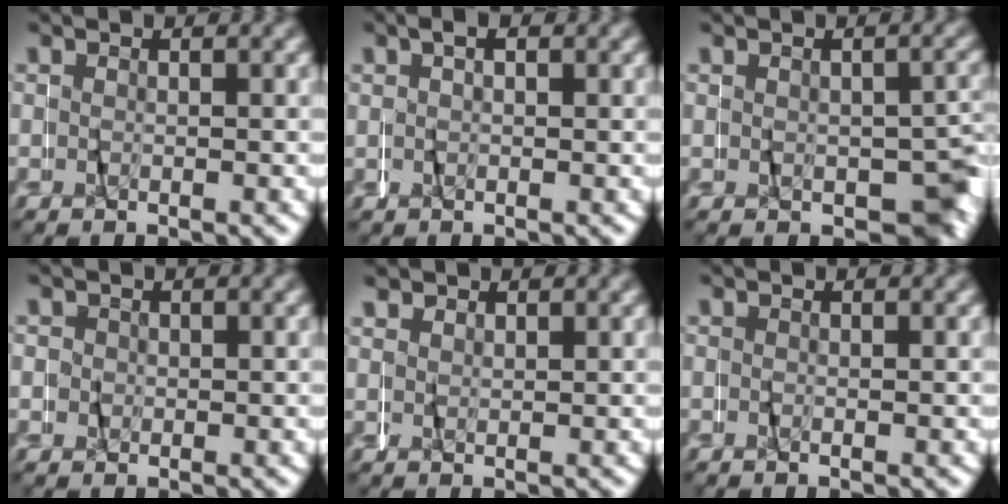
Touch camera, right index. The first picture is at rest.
{"total": 1.0, "force": [0.5, 0.8, 0.3], "torque": [-0.010, 0.002, 0.007]}
{"total": 5.2, "force": [-1.3, 3.3, 3.8], "torque": [-0.038, -0.007, -0.013]}
{"total": 2.3, "force": [0.8, 2.1, 0.5], "torque": [-0.012, 0.005, 0.014]}
{"total": 1.2, "force": [1.1, 0.2, -0.3], "torque": [0.001, -0.002, 0.022]}
{"total": 1.0, "force": [0.3, 0.6, 0.7], "torque": [-0.014, -0.004, 0.007]}